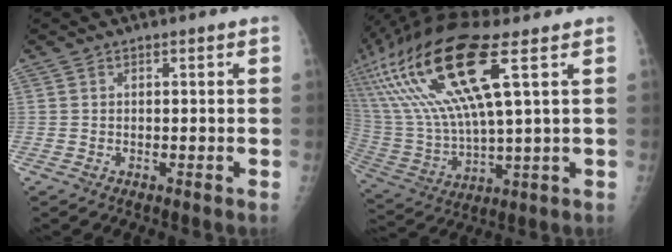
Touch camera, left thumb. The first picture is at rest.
{"total": 23.8, "force": [9.5, 6.0, 21.0], "torque": [-0.469, -0.010, 0.187]}